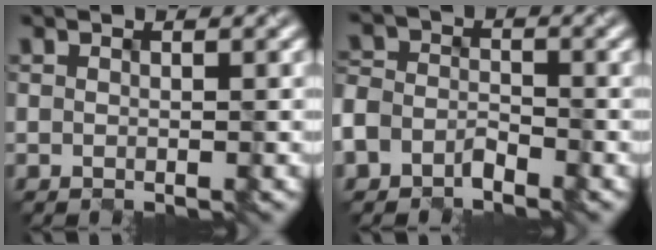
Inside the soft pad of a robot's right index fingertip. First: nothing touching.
{"total": 3.2, "force": [-2.2, 2.1, 1.0], "torque": [-0.024, -0.001, -0.050]}